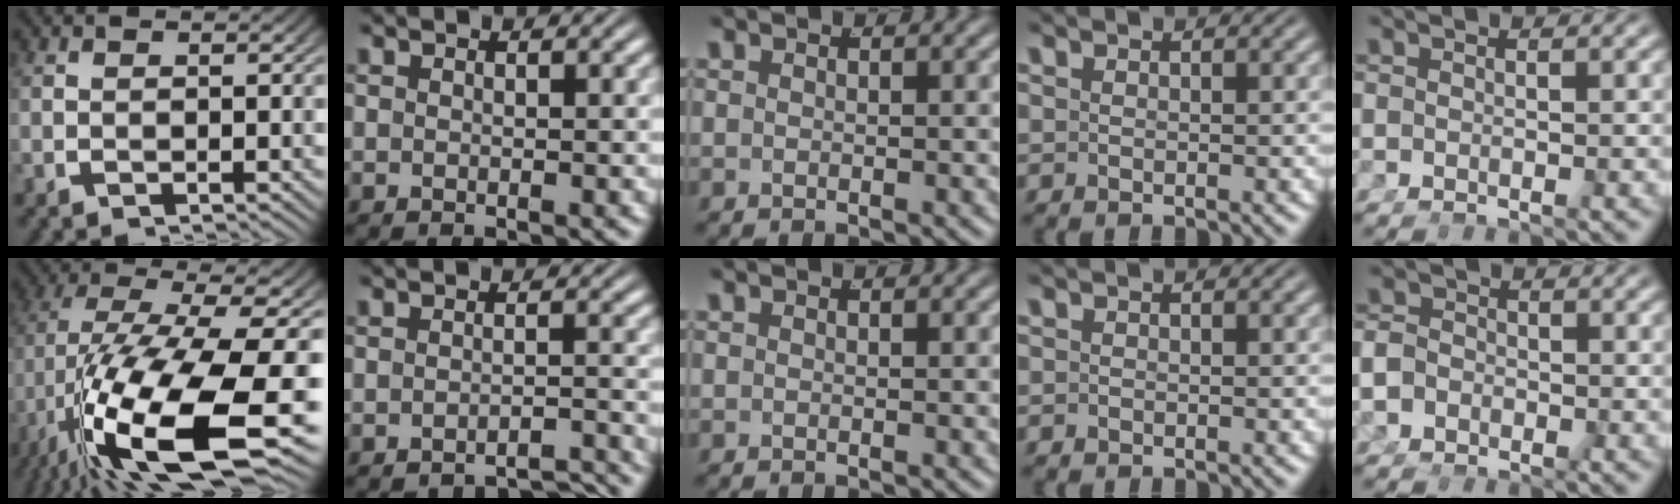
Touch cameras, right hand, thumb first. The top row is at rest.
{"thumb": {"total": 18.2, "force": [-6.2, 8.5, 14.9], "torque": [-0.319, -0.072, -0.047]}, "index": {"total": 3.2, "force": [-3.2, 0.2, 0.5], "torque": [-0.008, -0.007, -0.052]}, "little": {"total": 3.1, "force": [-1.4, 2.6, 0.9], "torque": [-0.023, -0.016, -0.021]}}